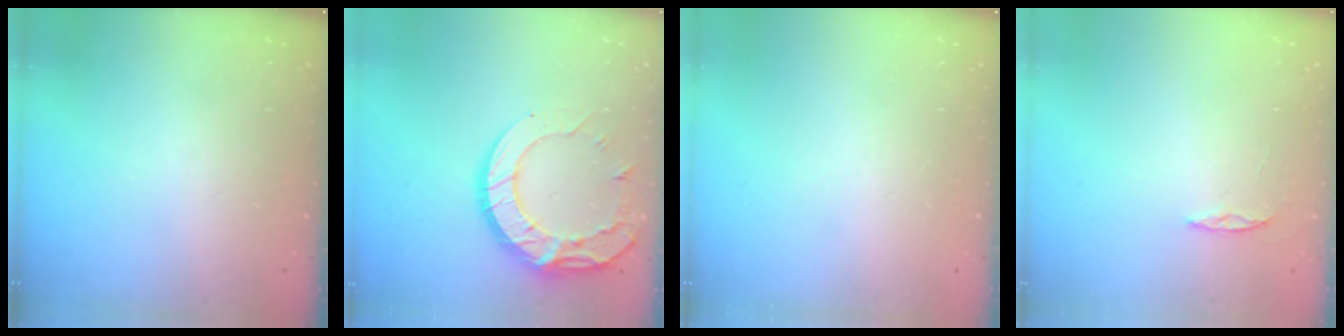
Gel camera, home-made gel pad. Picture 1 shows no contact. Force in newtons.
{"total": 15.1, "press": 15.0, "slide": 1.3}
{"total": 0.0}
{"total": 2.4, "press": 2.4, "slide": 0.2}